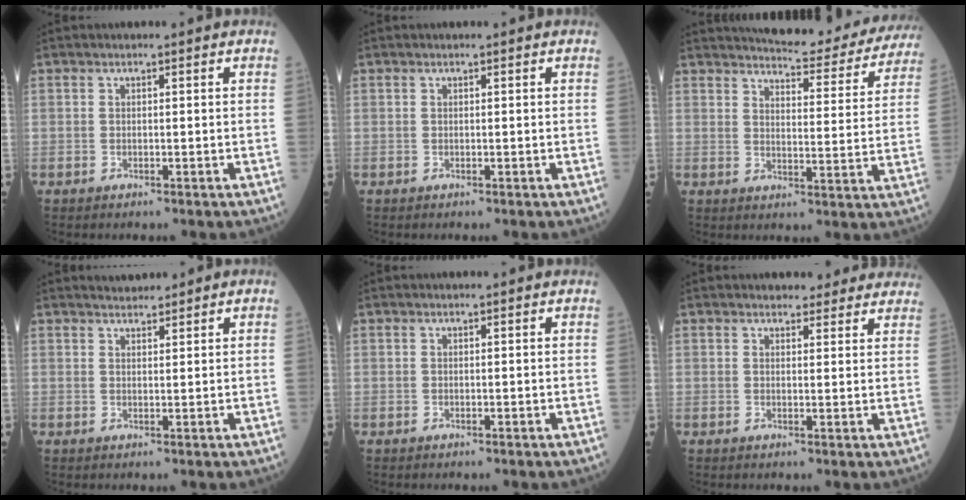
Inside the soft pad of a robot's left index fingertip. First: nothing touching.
{"total": 0.0}
{"total": 18.6, "force": [17.5, 3.3, 5.5], "torque": [-0.058, -0.037, 0.201]}
{"total": 2.1, "force": [2.0, 0.5, 0.4], "torque": [-0.010, 0.009, 0.034]}
{"total": 0.0}
{"total": 6.2, "force": [5.6, 2.2, 1.3], "torque": [0.002, 0.009, 0.055]}